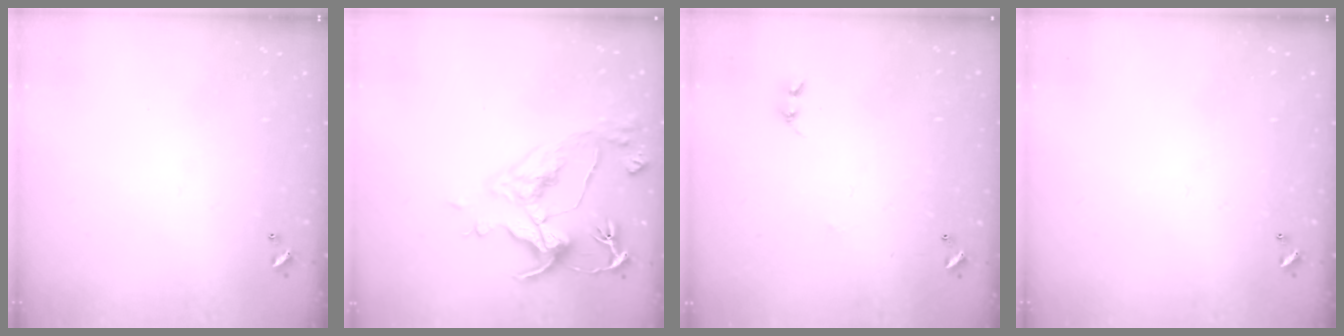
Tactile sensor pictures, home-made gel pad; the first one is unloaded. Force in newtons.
{"total": 8.9, "press": 8.7, "slide": 1.7}
{"total": 2.9, "press": 2.8, "slide": 0.4}
{"total": 0.0}